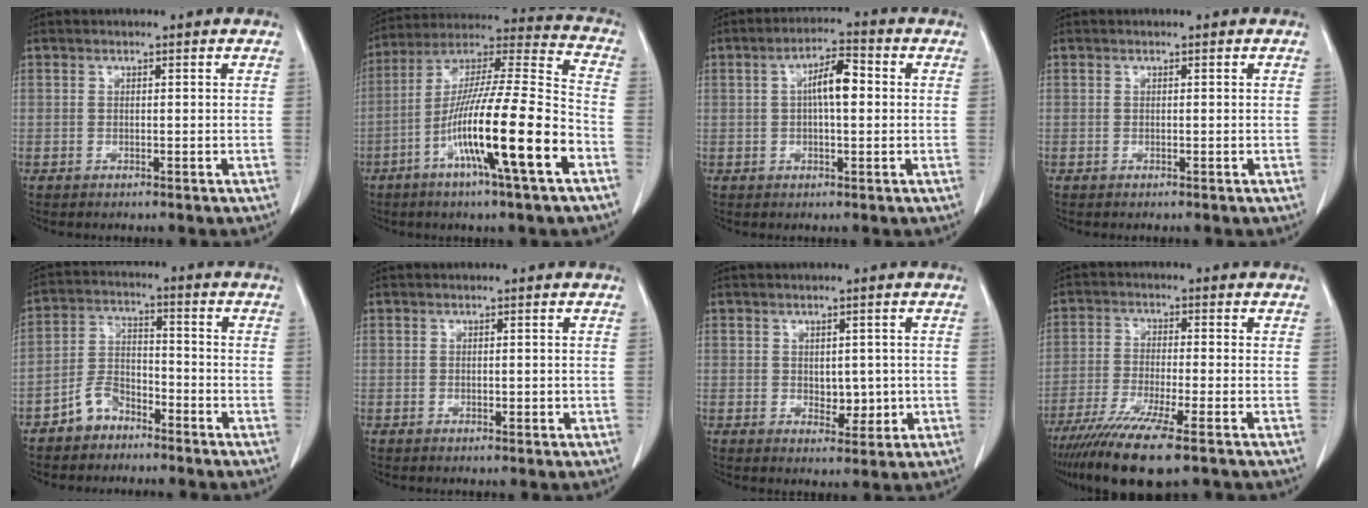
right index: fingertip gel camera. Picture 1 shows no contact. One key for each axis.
{"total": 20.0, "fx": -7.8, "fy": 0.4, "fz": 18.4, "tx": -0.333, "ty": -0.016, "tz": -0.142}
{"total": 5.9, "fx": 0.6, "fy": 1.6, "fz": 5.7, "tx": -0.104, "ty": 0.016, "tz": 0.008}
{"total": 0.0}
{"total": 5.9, "fx": -4.2, "fy": 3.4, "fz": 2.2, "tx": -0.049, "ty": 0.011, "tz": -0.081}
{"total": 0.8, "fx": -0.2, "fy": 0.3, "fz": 0.7, "tx": -0.013, "ty": -0.001, "tz": -0.001}
{"total": 3.6, "fx": -0.2, "fy": 2.3, "fz": 2.8, "tx": -0.033, "ty": -0.002, "tz": 0.006}
{"total": 12.0, "fx": -8.3, "fy": 0.7, "fz": 8.7, "tx": -0.156, "ty": -0.032, "tz": -0.140}